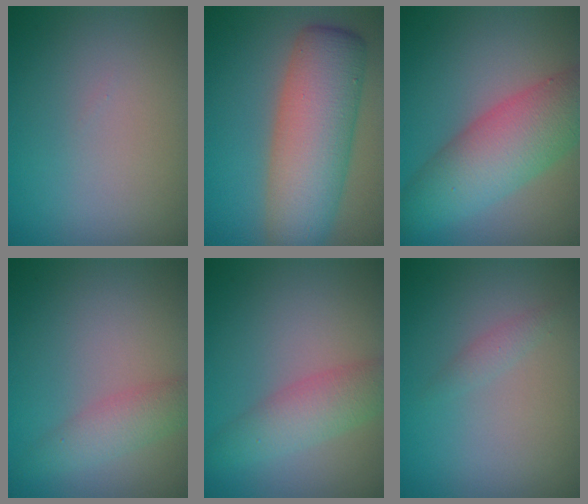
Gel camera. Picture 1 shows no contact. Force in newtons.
{"total": 9.1, "press": 9.1, "slide": 0.2}
{"total": 8.4, "press": 8.4, "slide": 0.3}
{"total": 2.6, "press": 2.6, "slide": 0.0}
{"total": 3.7, "press": 3.7, "slide": 0.0}
{"total": 0.9, "press": 0.9, "slide": 0.1}